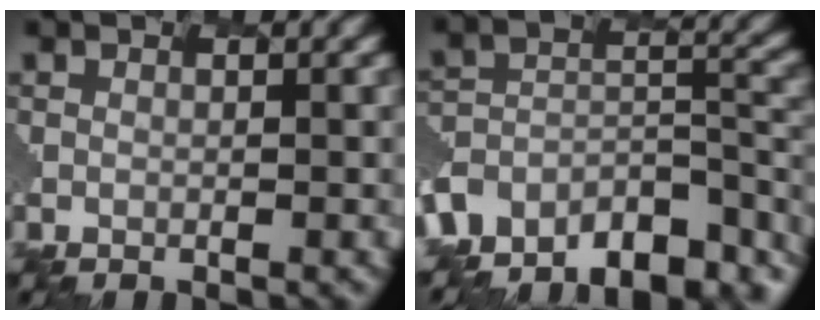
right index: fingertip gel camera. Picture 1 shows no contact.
{"total": 9.4, "force": [-7.6, 4.5, 3.1], "torque": [-0.065, -0.001, -0.126]}